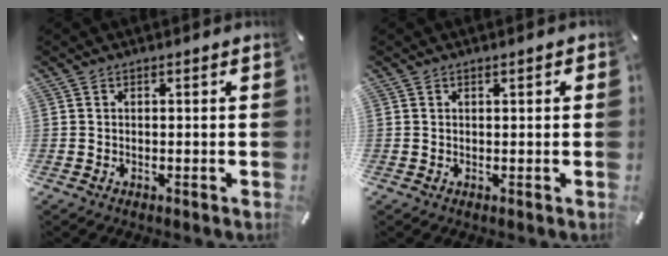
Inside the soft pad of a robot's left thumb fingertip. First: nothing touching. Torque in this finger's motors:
{"motor_torque": [-0.43, -0.12, -0.04, 0.04, 0.07]}